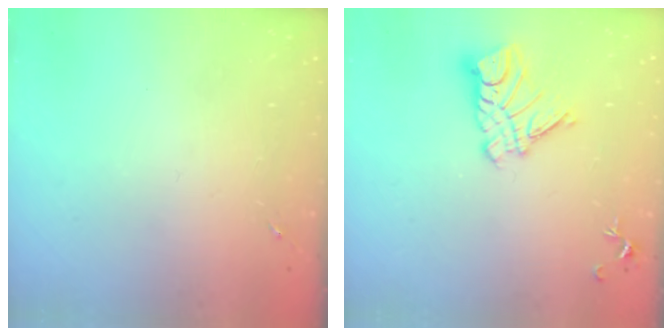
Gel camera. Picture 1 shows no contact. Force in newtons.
{"total": 11.1, "press": 11.0, "slide": 1.1}